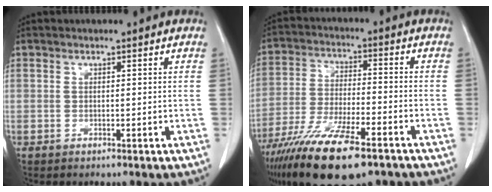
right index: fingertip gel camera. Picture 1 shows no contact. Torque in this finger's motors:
{"motor_torque": [1.09, -1.05, 1.05, 0.21]}